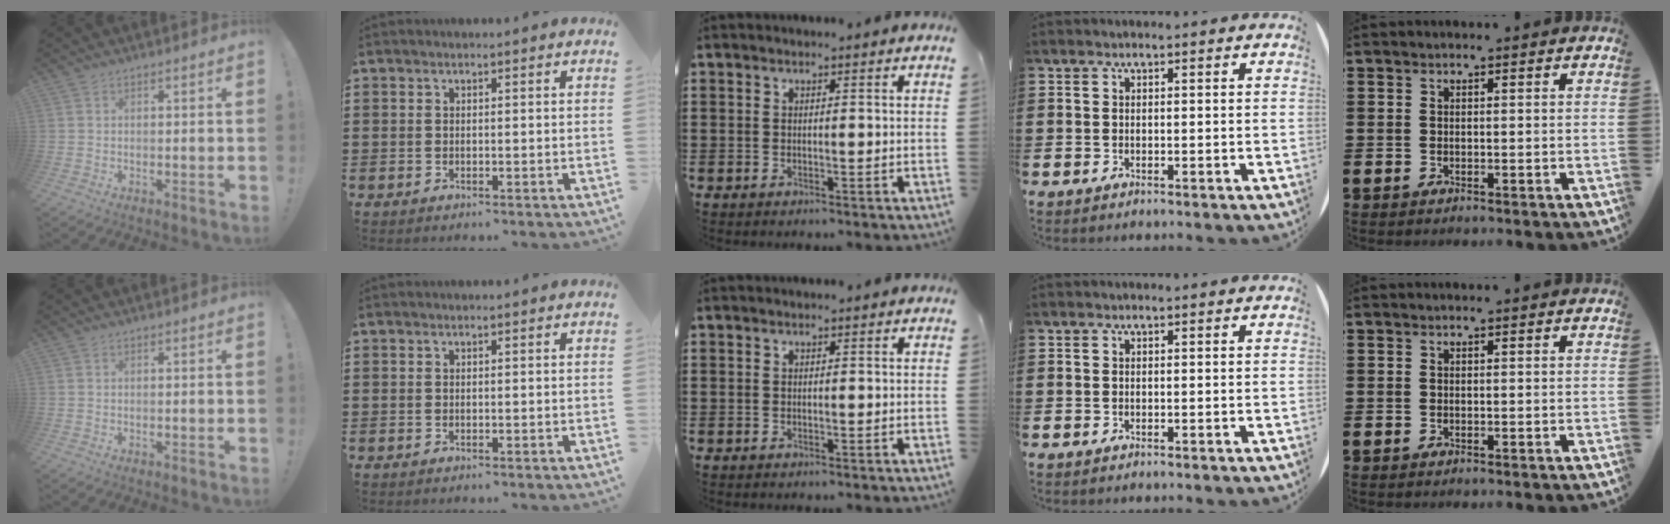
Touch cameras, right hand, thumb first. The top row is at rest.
{}